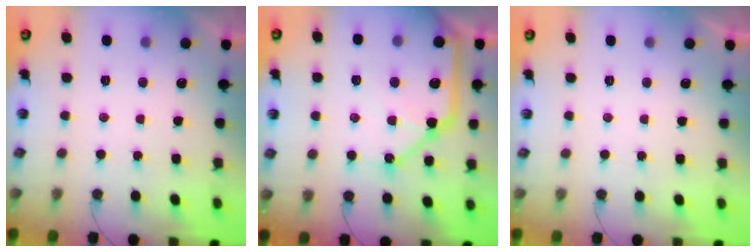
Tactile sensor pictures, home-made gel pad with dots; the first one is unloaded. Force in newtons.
{"total": 19.9, "press": 19.7, "slide": 2.5}
{"total": 0.0}